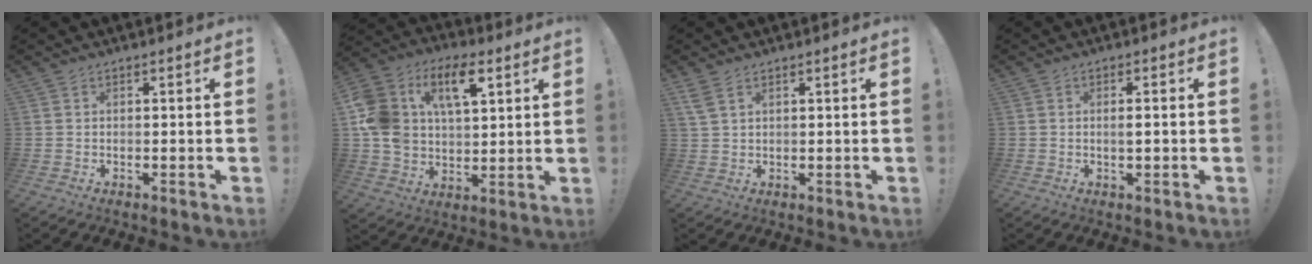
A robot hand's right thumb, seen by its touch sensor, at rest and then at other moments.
{"total": 16.9, "force": [6.9, 11.2, 10.7], "torque": [-0.204, -0.019, 0.125]}
{"total": 3.8, "force": [2.2, 1.6, 2.7], "torque": [-0.058, -0.001, 0.043]}
{"total": 1.9, "force": [-0.2, 0.2, 1.9], "torque": [-0.032, 0.000, -0.006]}